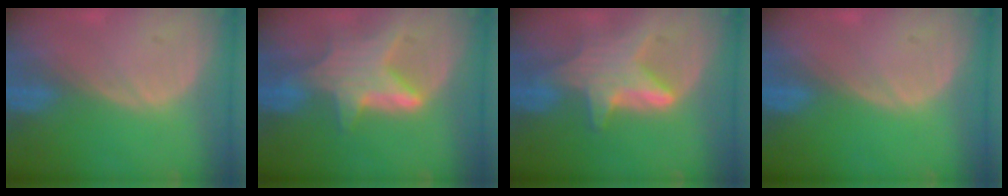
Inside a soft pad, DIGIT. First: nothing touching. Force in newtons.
{"total": 6.8, "press": 6.6, "slide": 1.6}
{"total": 6.6, "press": 6.6, "slide": 0.2}
{"total": 0.0}